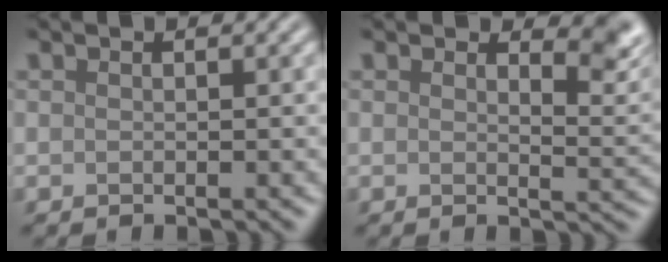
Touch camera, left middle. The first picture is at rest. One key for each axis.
{"total": 3.1, "fx": 2.2, "fy": 1.1, "fz": 1.9, "tx": -0.024, "ty": -0.006, "tz": 0.027}